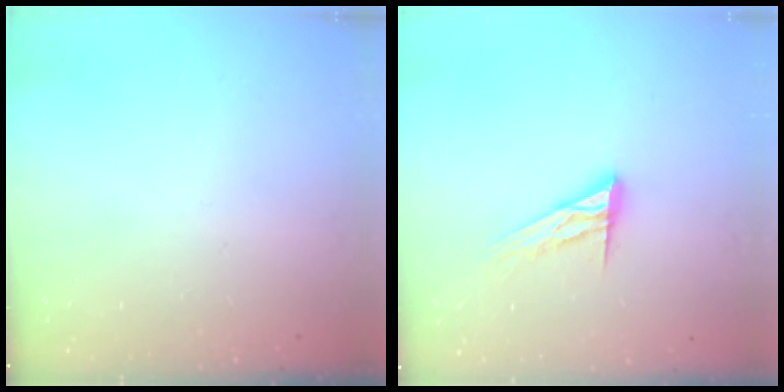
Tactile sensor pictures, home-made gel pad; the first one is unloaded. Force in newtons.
{"total": 12.0, "press": 12.0, "slide": 1.0}